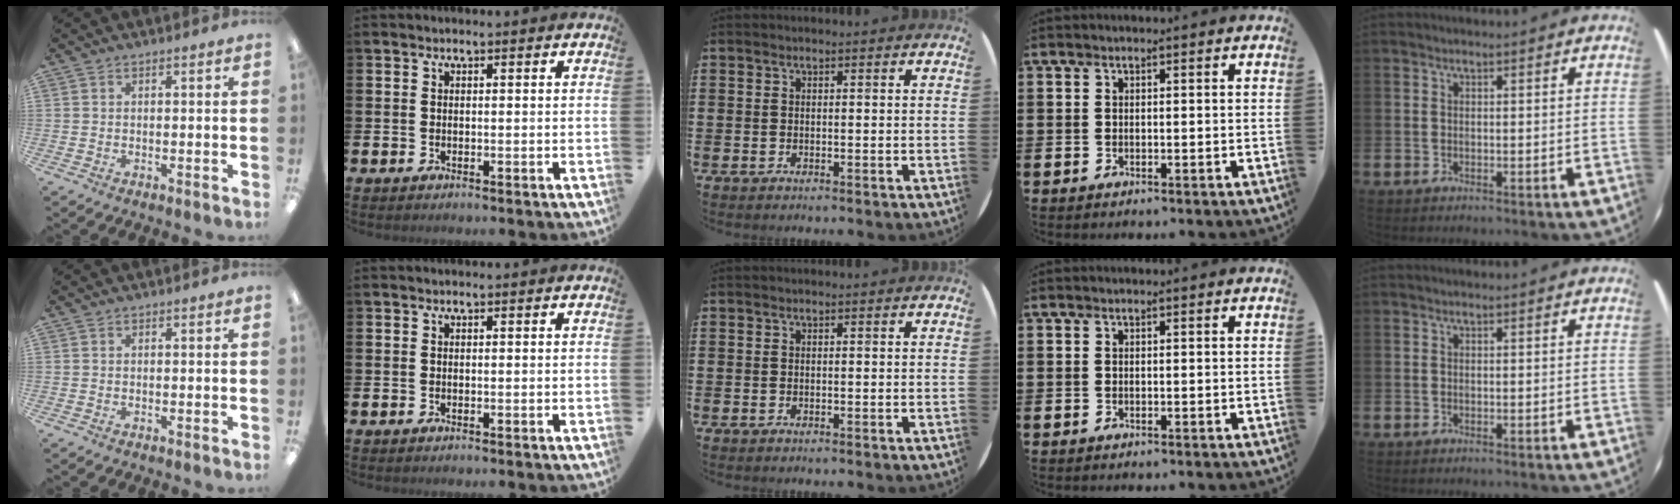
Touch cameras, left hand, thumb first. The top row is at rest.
{}